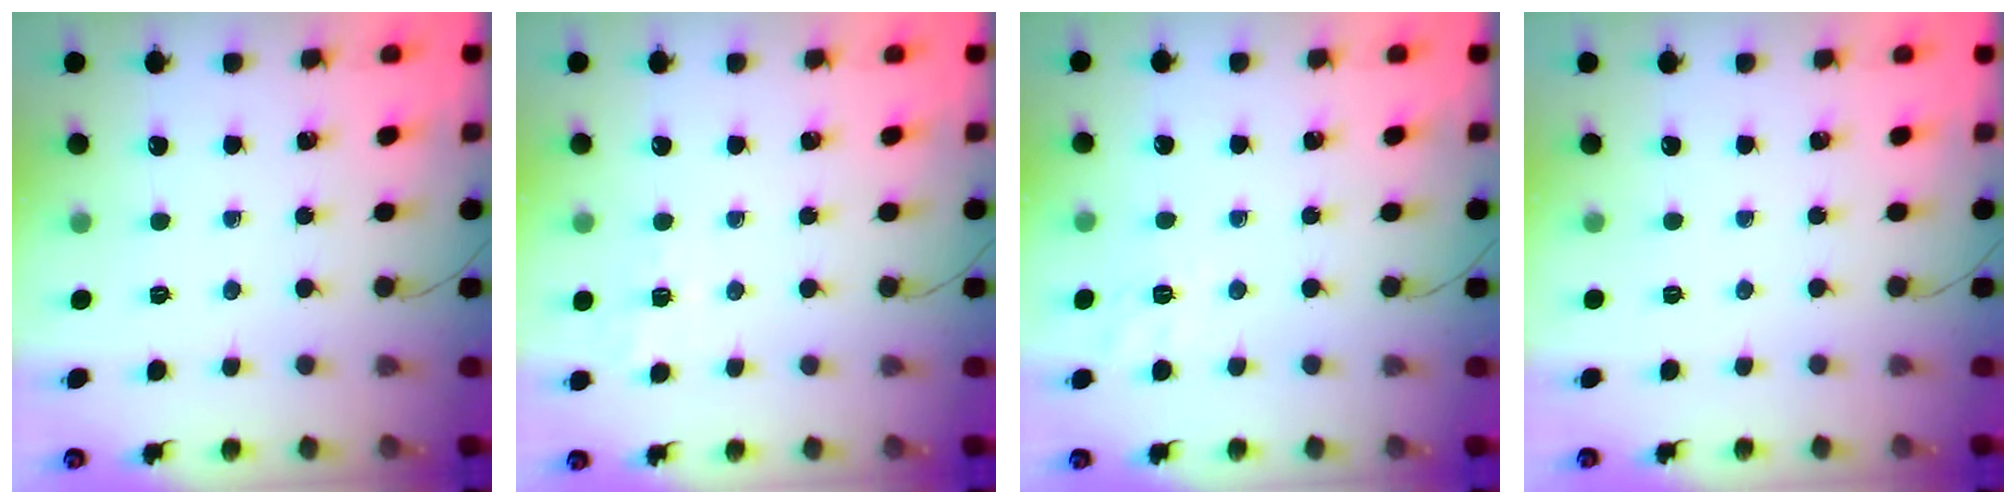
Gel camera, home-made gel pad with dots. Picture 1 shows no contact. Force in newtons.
{"total": 2.0, "press": 1.0, "slide": 1.7}
{"total": 2.3, "press": 1.4, "slide": 1.9}
{"total": 2.5, "press": 2.4, "slide": 0.5}